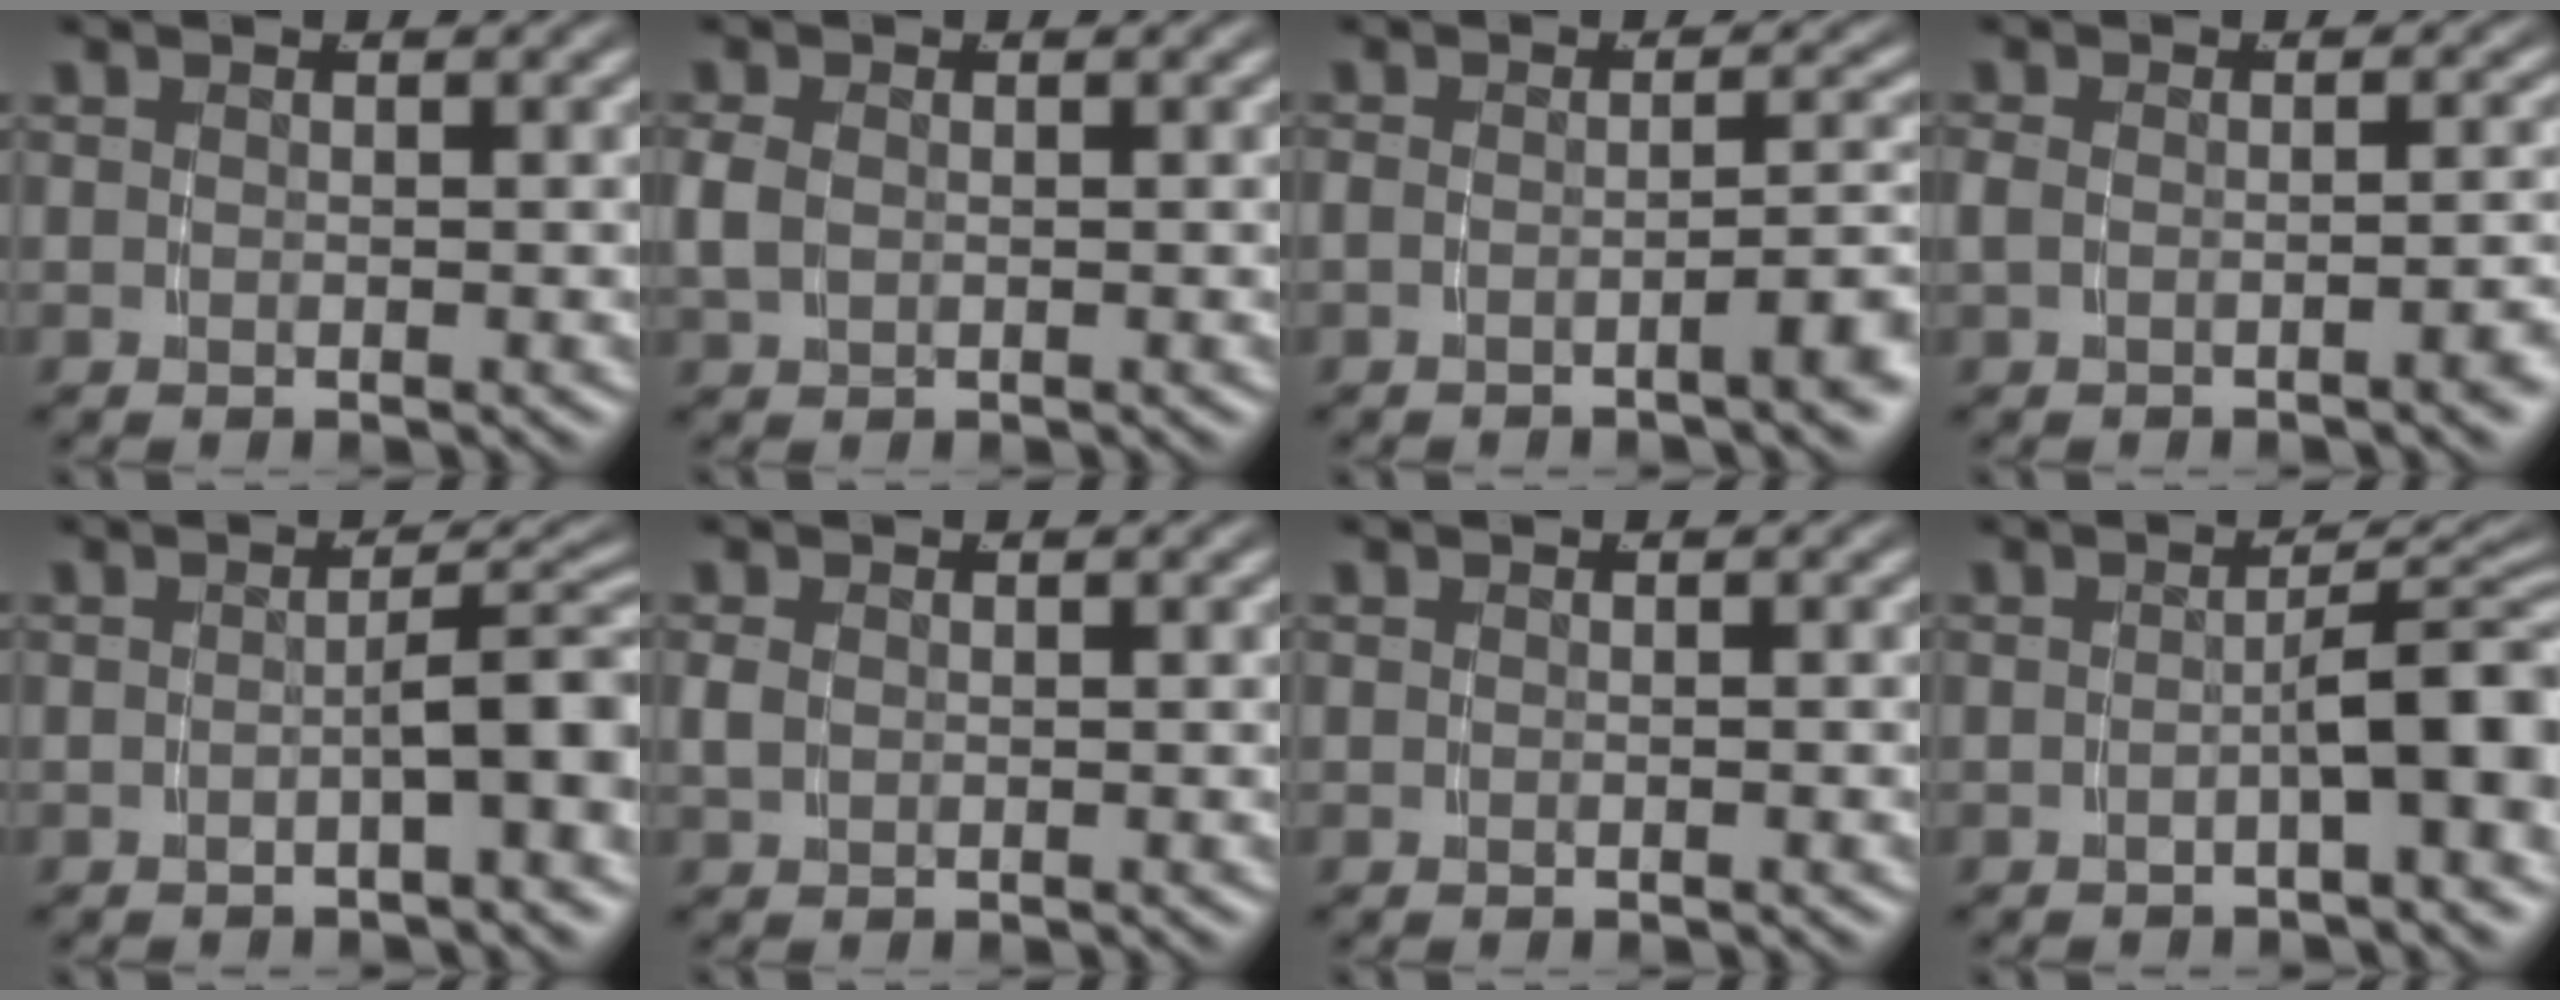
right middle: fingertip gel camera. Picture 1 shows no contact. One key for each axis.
{"total": 1.4, "fx": 0.0, "fy": 1.0, "fz": 1.0, "tx": -0.034, "ty": -0.005, "tz": 0.010}
{"total": 3.6, "fx": -1.6, "fy": 0.8, "fz": 3.2, "tx": -0.042, "ty": 0.009, "tz": -0.033}
{"total": 2.4, "fx": -1.2, "fy": 0.6, "fz": 2.0, "tx": -0.037, "ty": 0.004, "tz": -0.018}
{"total": 4.6, "fx": -1.9, "fy": 0.9, "fz": 4.1, "tx": -0.035, "ty": 0.005, "tz": -0.027}
{"total": 0.7, "fx": 0.0, "fy": 0.4, "fz": 0.6, "tx": -0.020, "ty": -0.006, "tz": 0.009}
{"total": 0.0}
{"total": 5.7, "fx": -2.1, "fy": 1.2, "fz": 5.2, "tx": -0.046, "ty": 0.006, "tz": -0.032}